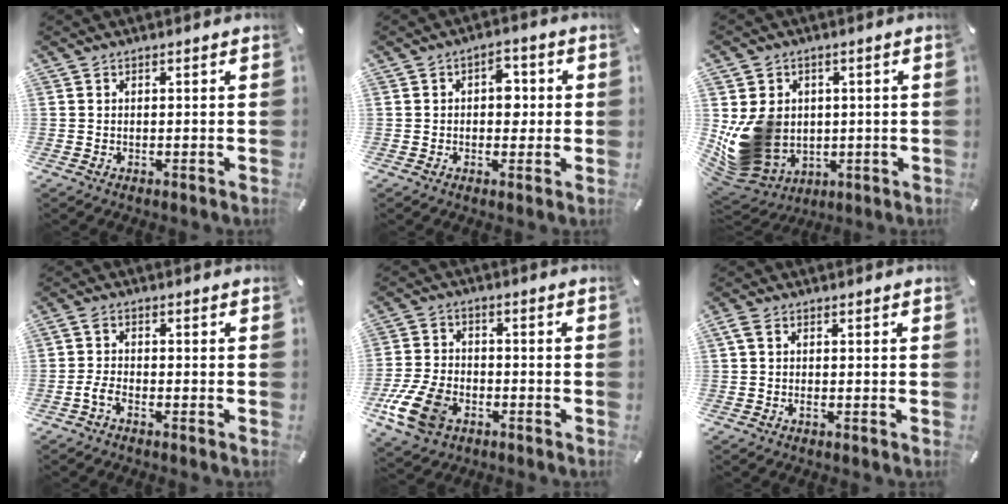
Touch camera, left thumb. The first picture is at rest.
{"total": 4.9, "force": [0.3, 3.4, 3.5], "torque": [-0.030, -0.002, -0.008]}
{"total": 13.7, "force": [0.4, 12.3, 6.0], "torque": [-0.134, -0.017, 0.015]}
{"total": 3.1, "force": [-1.6, 1.4, 2.3], "torque": [-0.058, 0.000, -0.034]}
{"total": 11.7, "force": [-5.4, 7.8, 6.9], "torque": [-0.154, 0.022, -0.098]}
{"total": 1.4, "force": [-0.3, 0.5, 1.2], "torque": [-0.023, -0.001, -0.006]}